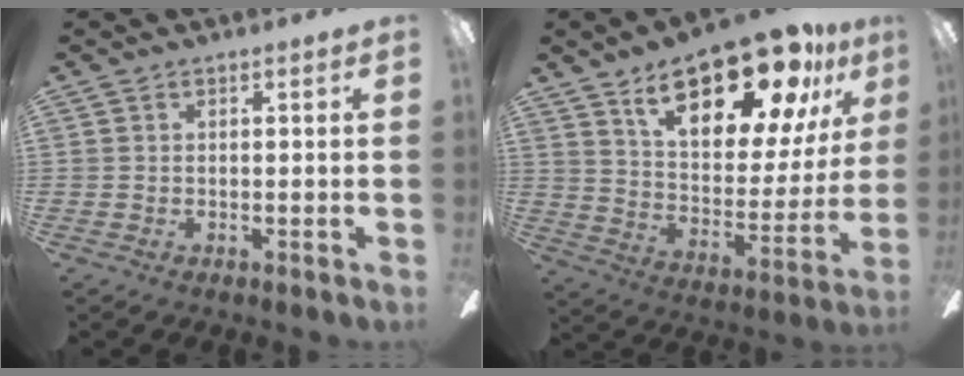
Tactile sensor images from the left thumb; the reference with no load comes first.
{"total": 22.8, "force": [15.0, 9.7, 14.1], "torque": [-0.209, -0.085, 0.252]}